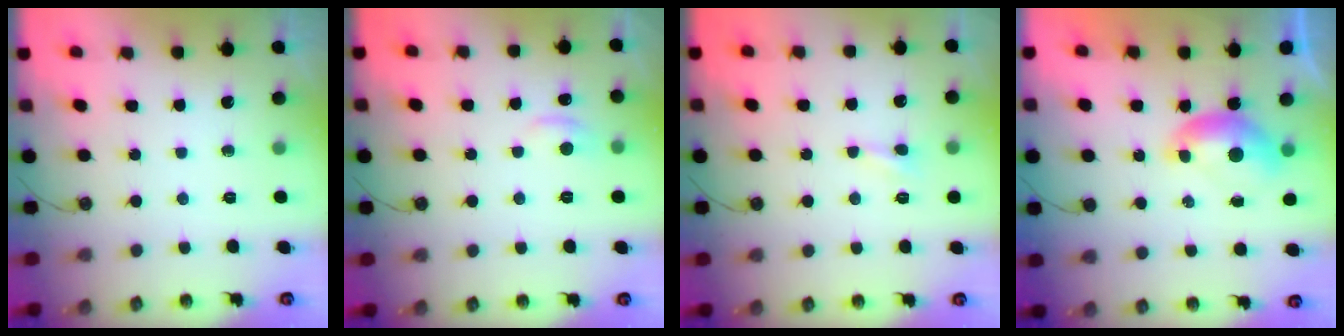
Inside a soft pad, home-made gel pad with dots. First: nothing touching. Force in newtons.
{"total": 1.2, "press": 0.7, "slide": 0.9}
{"total": 1.2, "press": 1.1, "slide": 0.5}
{"total": 1.2, "press": 0.7, "slide": 0.9}